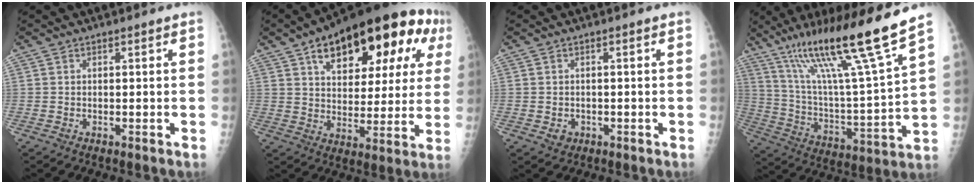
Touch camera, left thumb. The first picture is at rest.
{"total": 25.8, "force": [11.3, 12.2, 19.7], "torque": [-0.251, 0.014, 0.161]}
{"total": 2.0, "force": [-0.6, 1.7, 0.8], "torque": [-0.004, 0.003, -0.002]}
{"total": 22.4, "force": [15.3, 0.2, 16.3], "torque": [-0.254, -0.067, 0.269]}